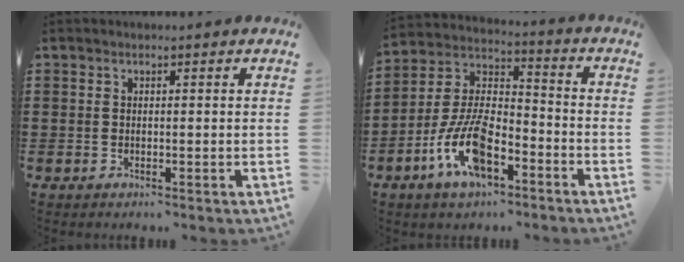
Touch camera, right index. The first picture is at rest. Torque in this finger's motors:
{"motor_torque": [2.14, 0.00, 0.70, 0.21]}